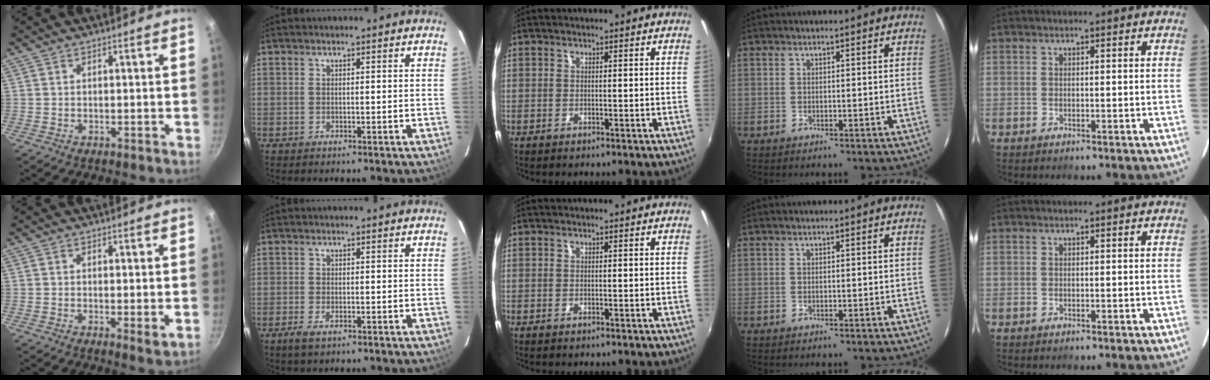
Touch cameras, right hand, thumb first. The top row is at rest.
{"thumb": {"total": 2.2, "force": [0.1, 0.5, 2.1], "torque": [-0.036, -0.011, -0.001]}, "index": {"total": 2.8, "force": [-1.8, 1.0, 1.9], "torque": [-0.044, -0.007, -0.034]}}